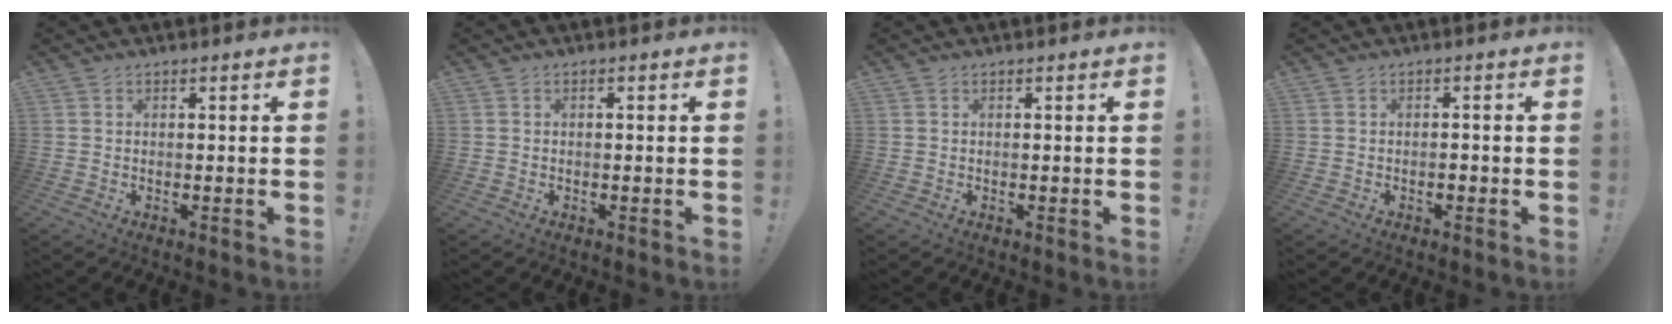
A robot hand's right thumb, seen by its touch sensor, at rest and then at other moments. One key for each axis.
{"total": 0.9, "fx": -0.8, "fy": 0.1, "fz": 0.3, "tx": -0.004, "ty": 0.001, "tz": -0.015}
{"total": 0.0}
{"total": 0.9, "fx": -0.5, "fy": 0.5, "fz": 0.5, "tx": -0.007, "ty": 0.001, "tz": -0.008}